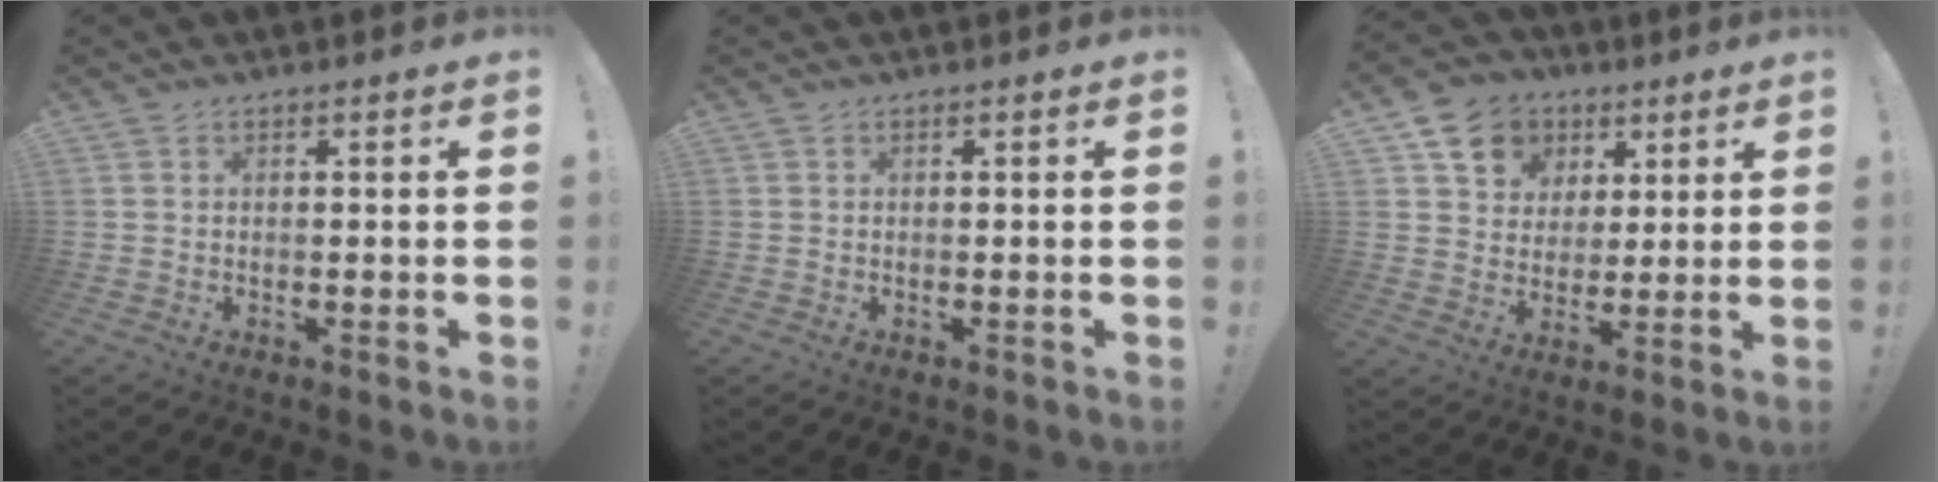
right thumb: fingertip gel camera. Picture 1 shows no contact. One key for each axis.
{"total": 0.0}
{"total": 11.8, "fx": 5.6, "fy": 9.6, "fz": 3.9, "tx": -0.052, "ty": -0.025, "tz": 0.110}